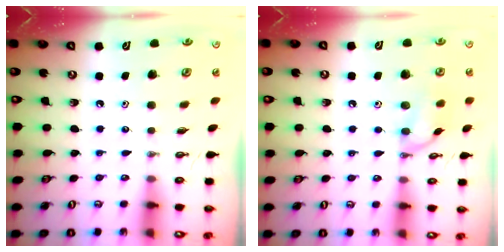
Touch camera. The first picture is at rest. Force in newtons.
{"total": 10.6, "press": 8.6, "slide": 6.3}